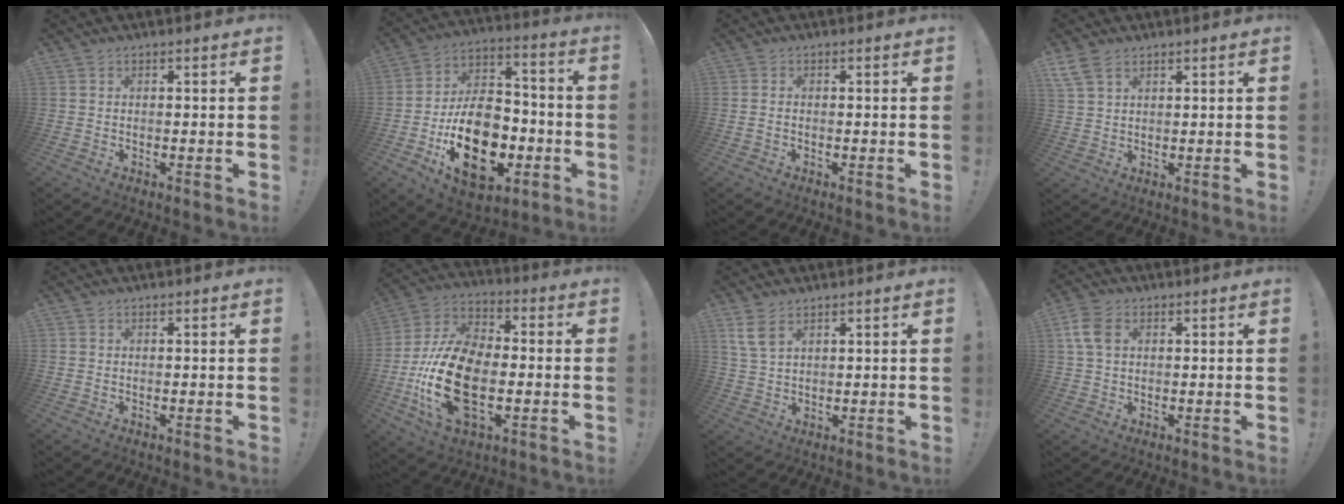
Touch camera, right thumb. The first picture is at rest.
{"total": 23.0, "force": [-8.1, 15.4, 15.1], "torque": [-0.247, 0.045, -0.120]}
{"total": 0.6, "force": [-0.2, 0.4, 0.3], "torque": [-0.010, 0.003, -0.003]}
{"total": 5.8, "force": [3.9, 3.0, 3.1], "torque": [-0.063, -0.009, 0.078]}
{"total": 0.0}
{"total": 21.7, "force": [-5.5, 12.7, 16.7], "torque": [-0.332, 0.022, -0.087]}
{"total": 5.9, "force": [3.3, 3.3, 3.5], "torque": [-0.066, -0.009, 0.066]}
{"total": 6.9, "force": [1.9, 4.9, 4.5], "torque": [-0.101, 0.011, 0.038]}